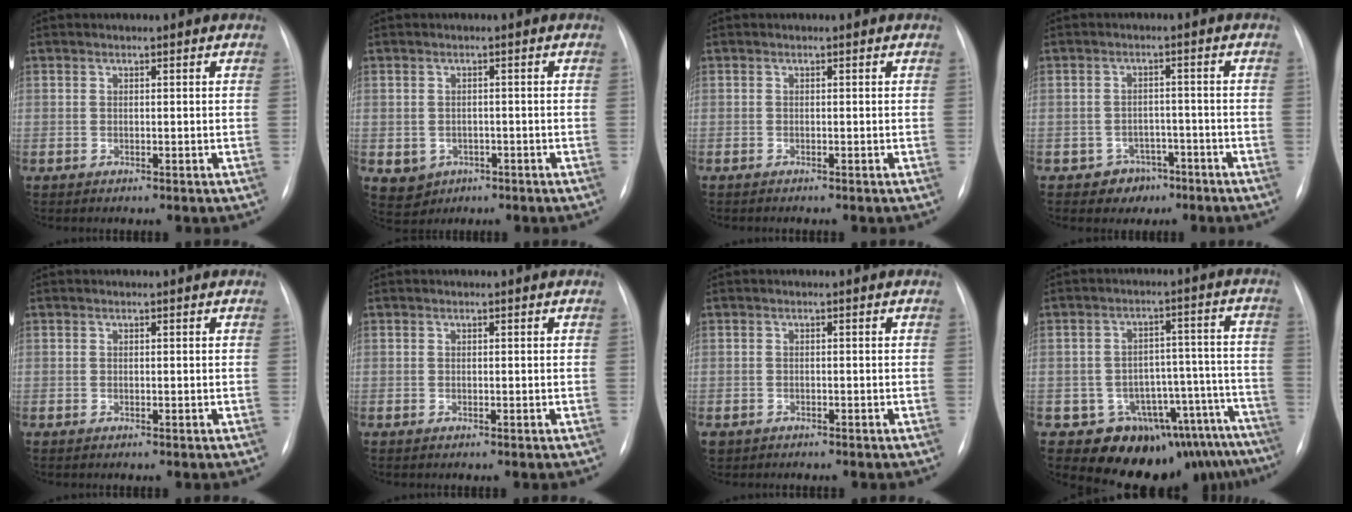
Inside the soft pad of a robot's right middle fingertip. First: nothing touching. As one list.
[{"total": 4.1, "force": [-1.5, 3.6, 1.1], "torque": [-0.017, 0.004, -0.009]}, {"total": 0.9, "force": [-0.8, 0.1, 0.4], "torque": [-0.008, -0.004, -0.010]}, {"total": 4.2, "force": [-2.4, 3.4, 0.3], "torque": [0.007, 0.016, -0.026]}, {"total": 0.0}, {"total": 0.0}, {"total": 2.5, "force": [-1.9, 1.5, 0.6], "torque": [-0.010, -0.002, -0.027]}, {"total": 15.0, "force": [-13.1, 6.8, 2.5], "torque": [0.009, 0.078, -0.159]}]